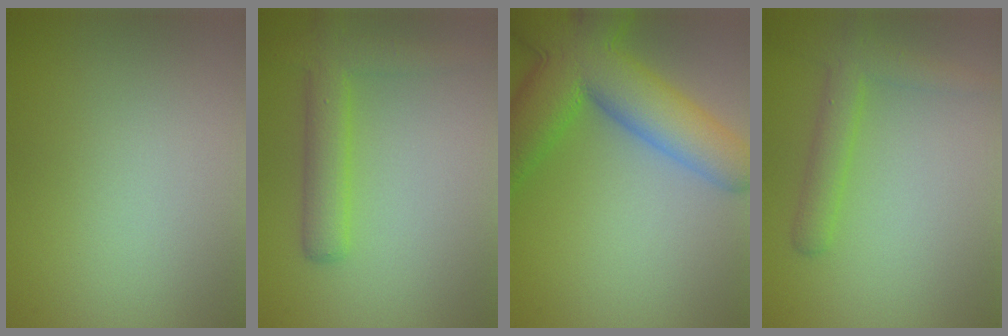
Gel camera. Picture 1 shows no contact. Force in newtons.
{"total": 4.8, "press": 4.8, "slide": 0.3}
{"total": 10.7, "press": 10.7, "slide": 0.5}
{"total": 3.0, "press": 3.0, "slide": 0.2}